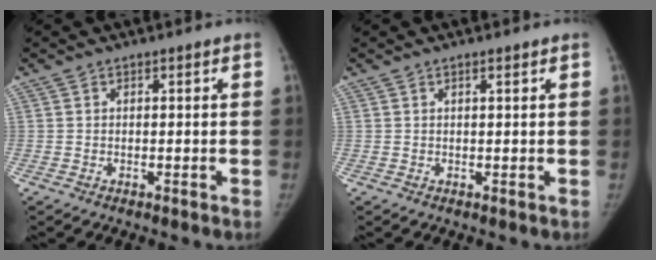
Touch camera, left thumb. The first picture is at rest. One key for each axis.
{"total": 0.9, "fx": 0.6, "fy": 0.1, "fz": 0.6, "tx": -0.010, "ty": -0.002, "tz": 0.011}